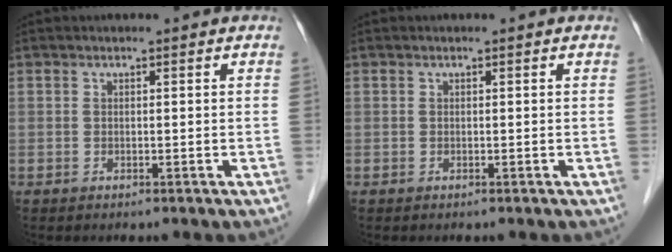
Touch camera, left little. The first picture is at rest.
{"total": 0.0}